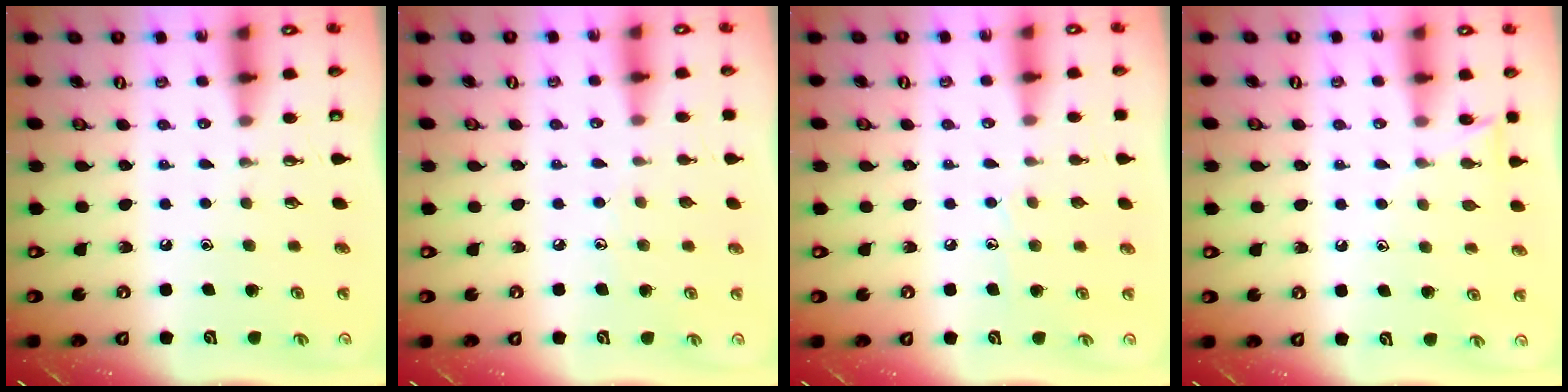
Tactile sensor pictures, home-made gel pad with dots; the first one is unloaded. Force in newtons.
{"total": 3.9, "press": 3.8, "slide": 0.4}
{"total": 5.4, "press": 5.4, "slide": 0.5}
{"total": 6.3, "press": 6.3, "slide": 0.7}